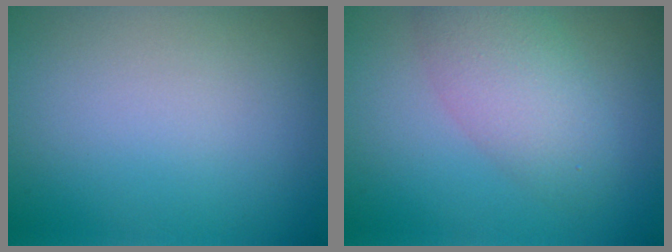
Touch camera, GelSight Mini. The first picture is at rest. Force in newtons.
{"total": 4.4, "press": 4.4, "slide": 0.2}